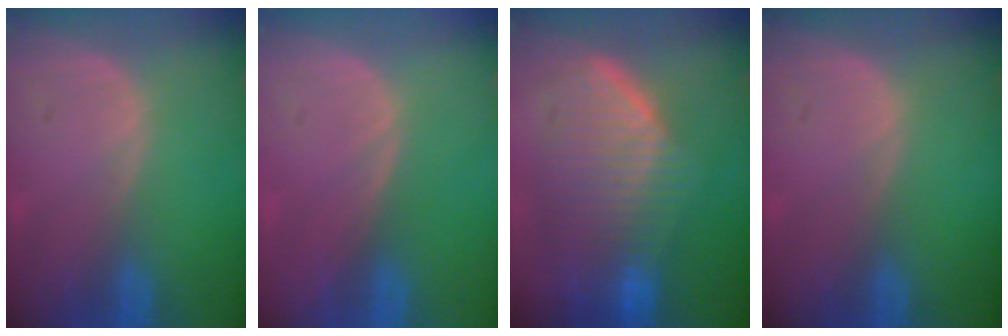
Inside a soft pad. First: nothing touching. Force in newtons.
{"total": 0.0}
{"total": 9.8, "press": 9.0, "slide": 3.8}
{"total": 0.0}